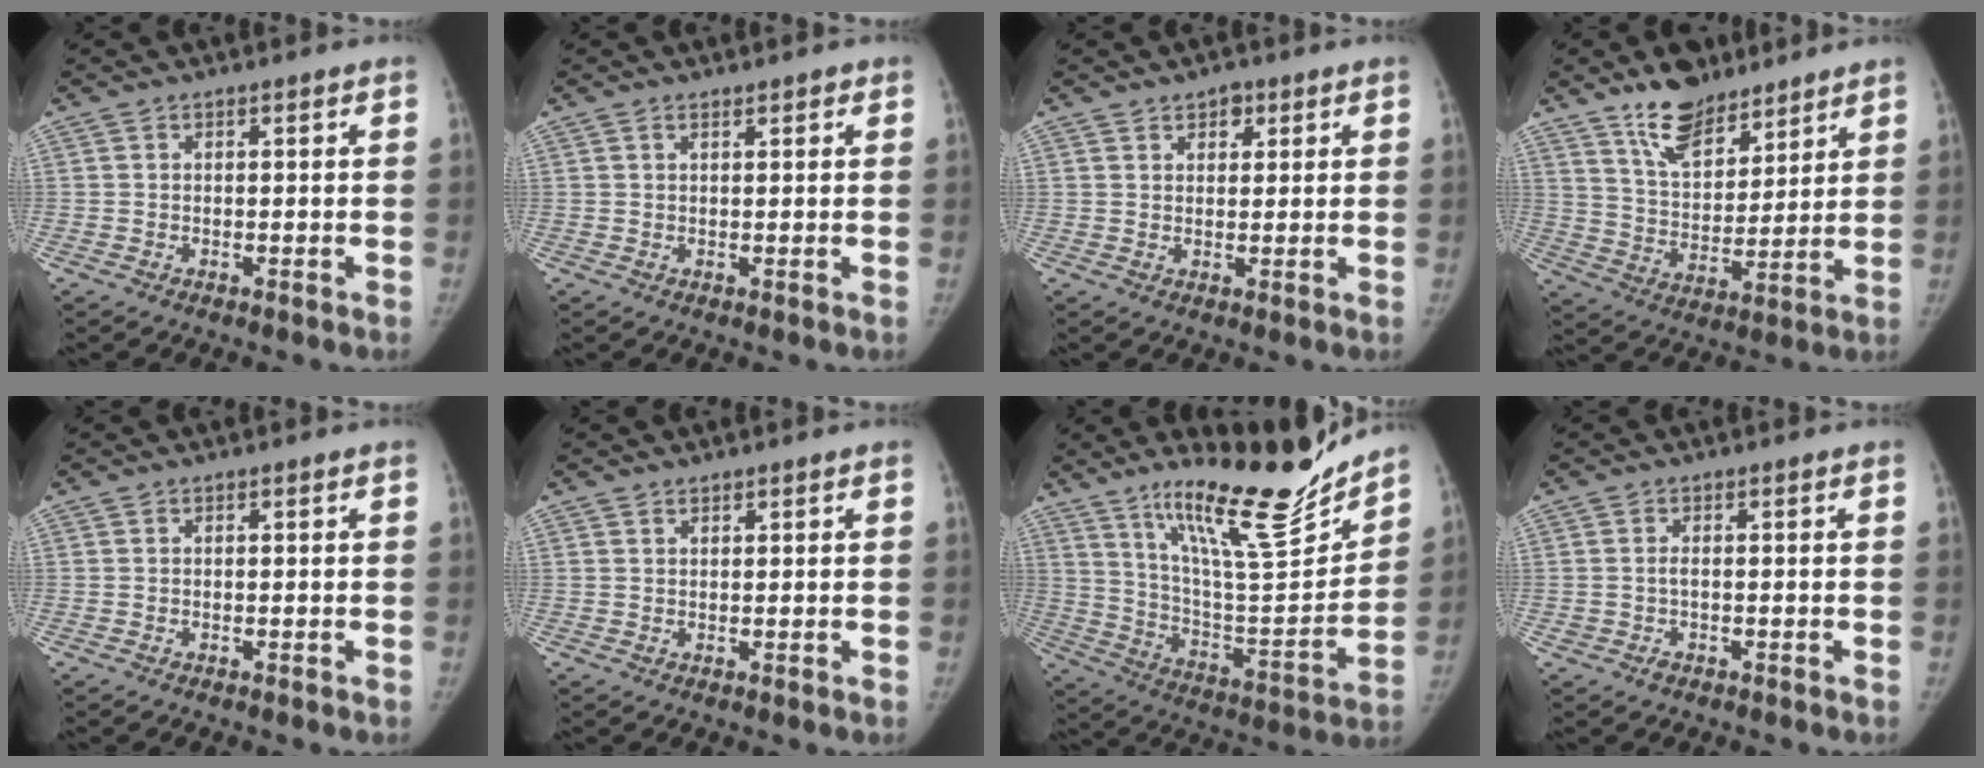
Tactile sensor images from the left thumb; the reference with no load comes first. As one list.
[{"total": 1.1, "force": [0.8, 0.5, 0.6], "torque": [-0.008, -0.003, 0.011]}, {"total": 3.0, "force": [1.7, 1.9, 1.5], "torque": [-0.005, -0.008, 0.026]}, {"total": 12.9, "force": [9.6, 5.8, 6.3], "torque": [-0.076, -0.063, 0.174]}, {"total": 0.0}, {"total": 0.9, "force": [0.8, 0.3, 0.2], "torque": [-0.001, -0.006, 0.013]}, {"total": 22.9, "force": [17.7, 4.4, 13.8], "torque": [-0.183, -0.114, 0.295]}, {"total": 1.3, "force": [-0.3, 0.9, 0.9], "torque": [-0.016, 0.001, -0.004]}]